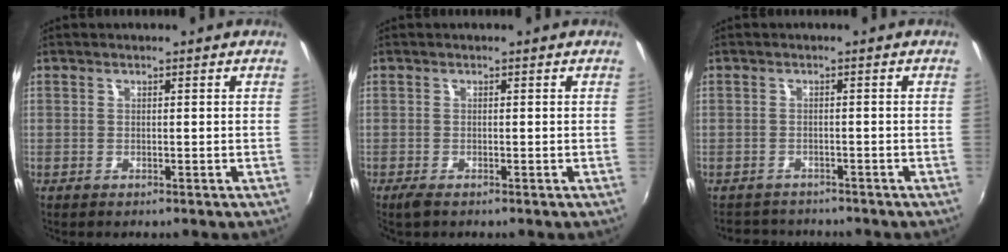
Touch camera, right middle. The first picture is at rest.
{"total": 1.9, "force": [-1.4, 0.5, 1.3], "torque": [-0.027, -0.009, -0.026]}
{"total": 5.0, "force": [-4.5, 2.1, 0.6], "torque": [-0.025, 0.000, -0.073]}